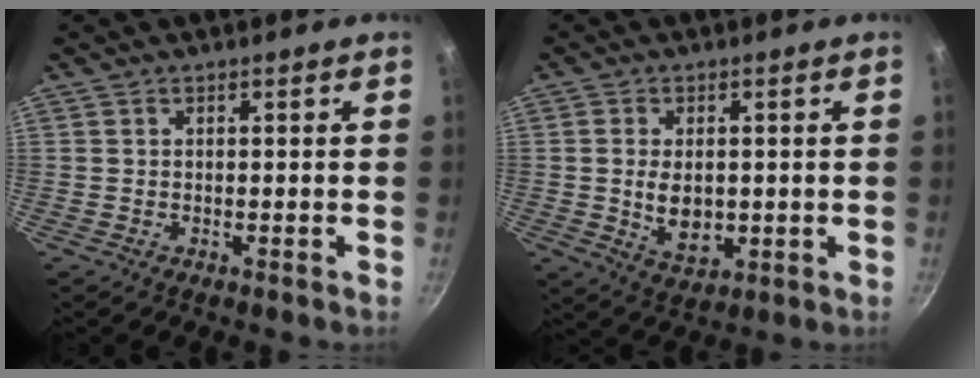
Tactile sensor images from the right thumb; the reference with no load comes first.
{"total": 7.3, "force": [-0.1, 4.7, 5.6], "torque": [-0.086, -0.008, 0.008]}